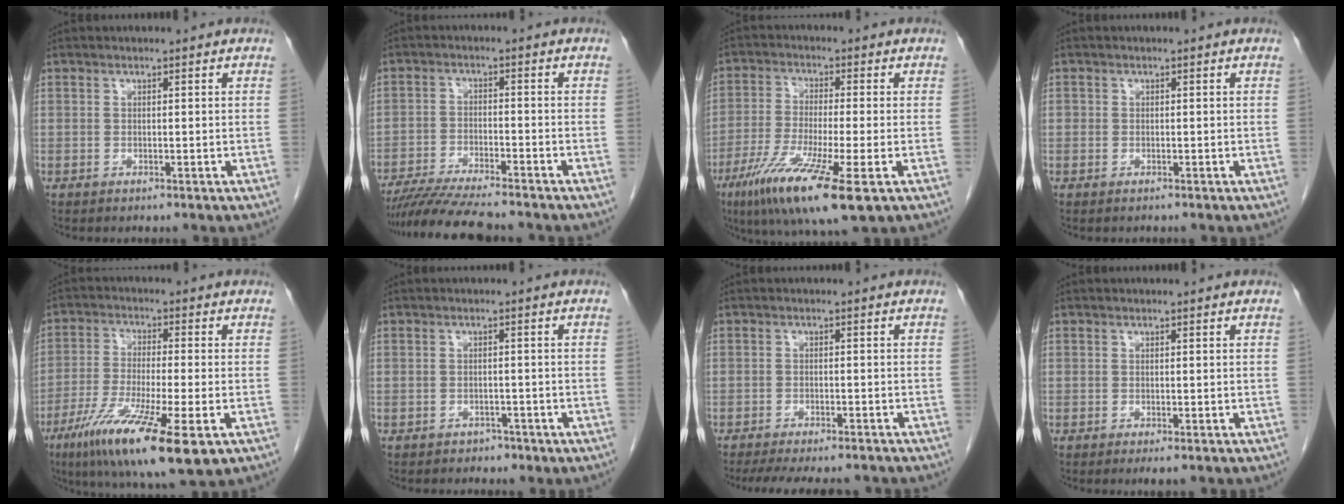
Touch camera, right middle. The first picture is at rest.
{"total": 11.4, "force": [-10.0, 0.6, 5.3], "torque": [-0.083, -0.025, -0.163]}
{"total": 13.3, "force": [-6.6, 0.9, 11.6], "torque": [-0.223, -0.037, -0.112]}
{"total": 0.6, "force": [-0.4, 0.5, 0.0], "torque": [0.001, 0.005, -0.008]}
{"total": 15.7, "force": [-7.8, 1.8, 13.5], "torque": [-0.236, -0.038, -0.130]}
{"total": 0.8, "force": [-0.4, 0.4, 0.6], "torque": [-0.012, -0.001, -0.003]}
{"total": 11.2, "force": [-9.7, 2.5, 4.9], "torque": [-0.076, -0.007, -0.130]}
{"total": 1.4, "force": [-0.9, 0.2, 1.0], "torque": [-0.014, -0.005, -0.012]}